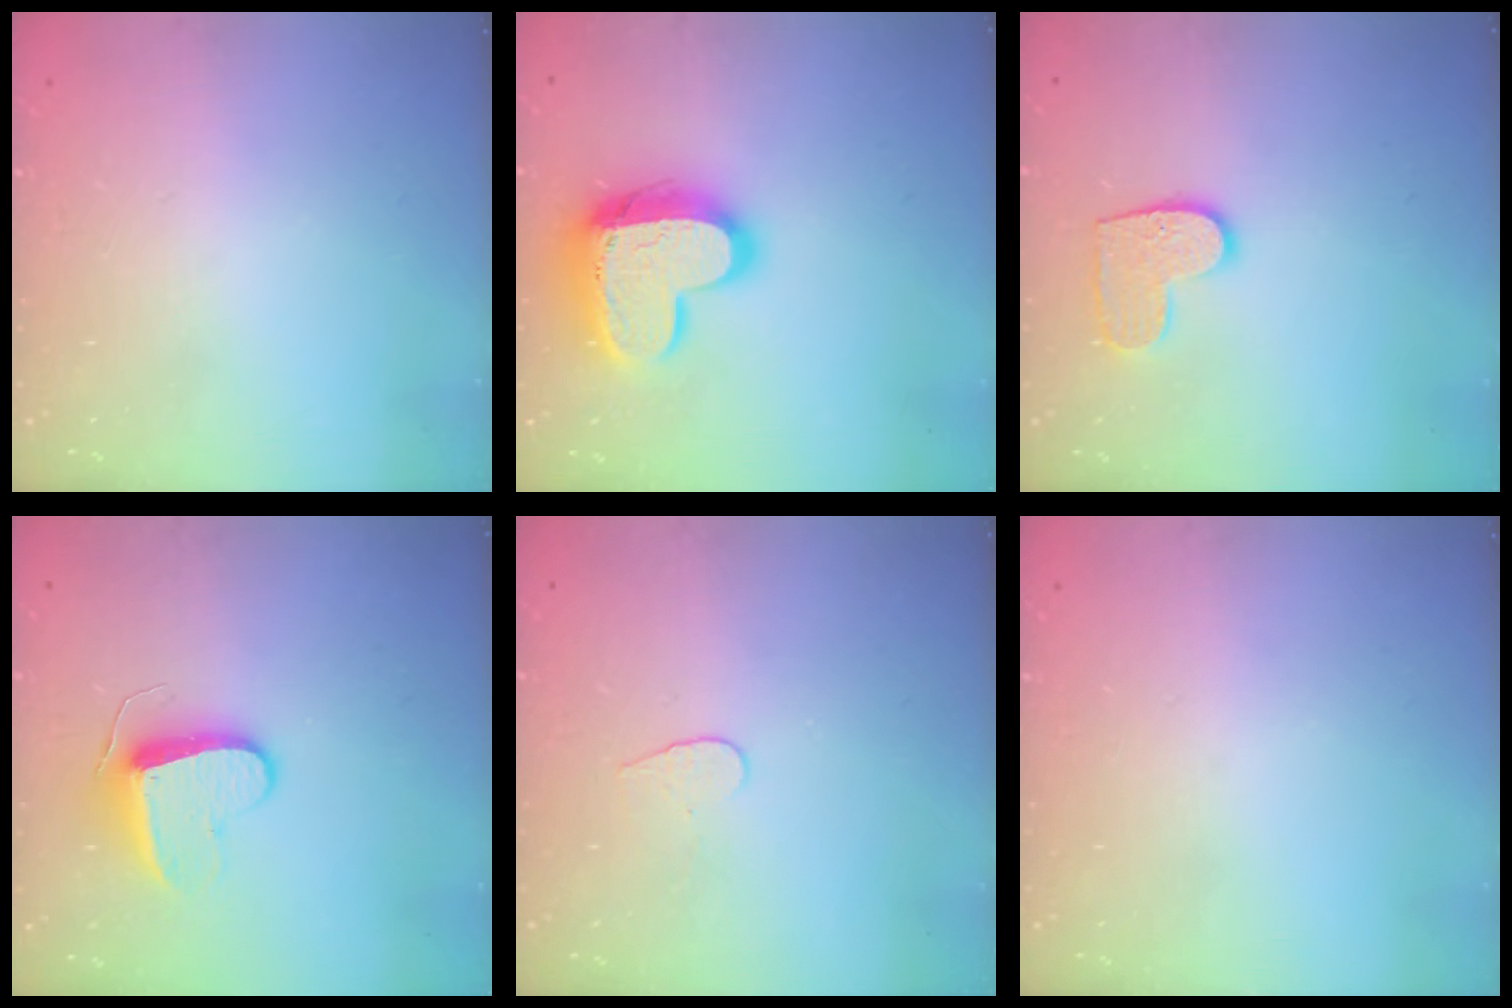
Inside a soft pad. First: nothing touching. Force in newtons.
{"total": 16.3, "press": 16.3, "slide": 1.0}
{"total": 8.6, "press": 8.6, "slide": 0.3}
{"total": 9.0, "press": 9.0, "slide": 0.3}
{"total": 4.0, "press": 4.0, "slide": 0.4}
{"total": 0.0}